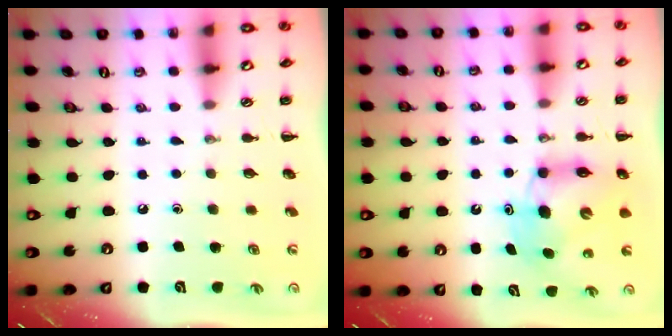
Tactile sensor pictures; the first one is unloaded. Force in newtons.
{"total": 7.2, "press": 7.2, "slide": 0.9}